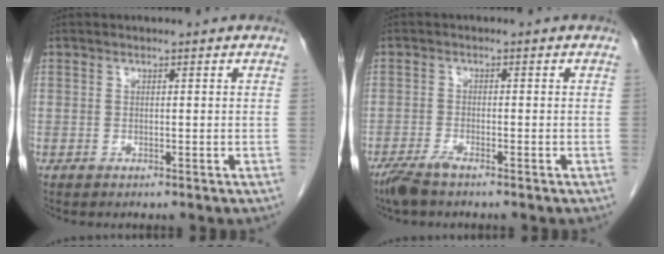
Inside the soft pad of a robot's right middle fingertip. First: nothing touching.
{"total": 3.3, "force": [-2.7, 0.5, 2.0], "torque": [-0.045, -0.007, -0.052]}